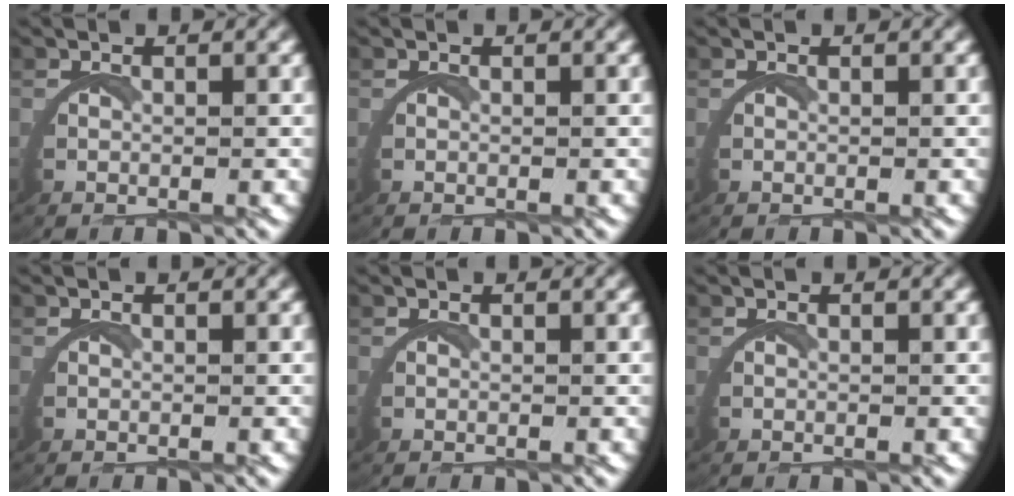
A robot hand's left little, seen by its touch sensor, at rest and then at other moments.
{"total": 0.0}
{"total": 0.0}
{"total": 0.0}
{"total": 0.0}
{"total": 0.0}